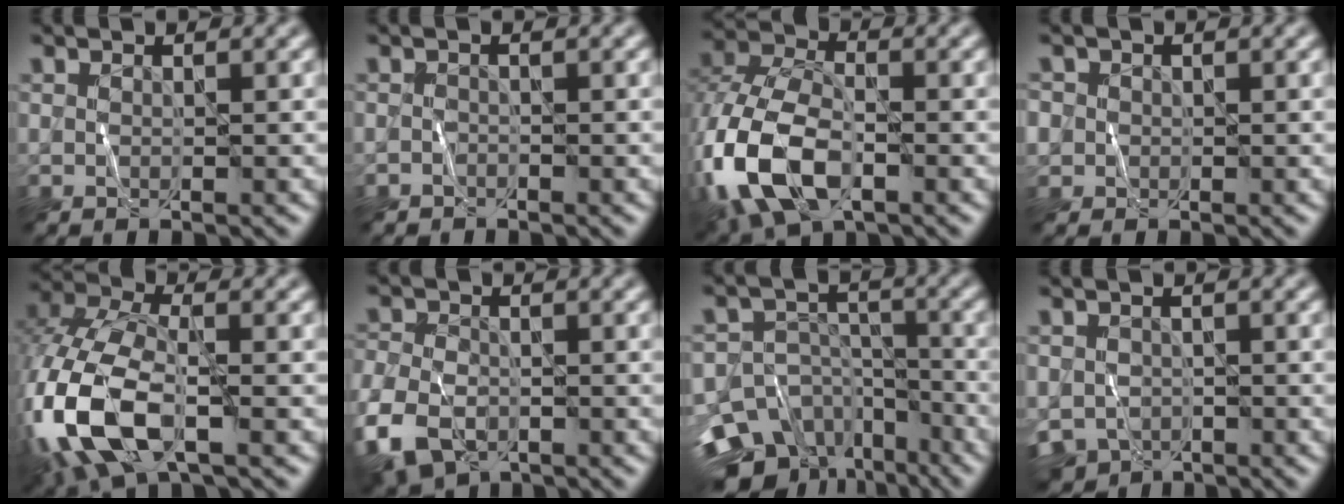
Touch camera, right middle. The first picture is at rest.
{"total": 0.8, "force": [-0.6, 0.4, 0.0], "torque": [0.002, 0.001, -0.012]}
{"total": 11.5, "force": [-3.6, 7.0, 8.4], "torque": [-0.205, -0.013, -0.078]}
{"total": 2.1, "force": [0.2, 2.1, 0.5], "torque": [0.002, 0.009, -0.007]}
{"total": 11.3, "force": [-3.7, 5.9, 8.9], "torque": [-0.213, -0.008, -0.081]}
{"total": 8.1, "force": [-4.4, 4.9, 4.7], "torque": [-0.113, -0.028, -0.088]}
{"total": 14.1, "force": [-8.8, 9.8, 5.2], "torque": [-0.113, -0.029, -0.136]}
{"total": 4.2, "force": [-2.3, 2.9, 1.8], "torque": [-0.035, -0.014, -0.043]}